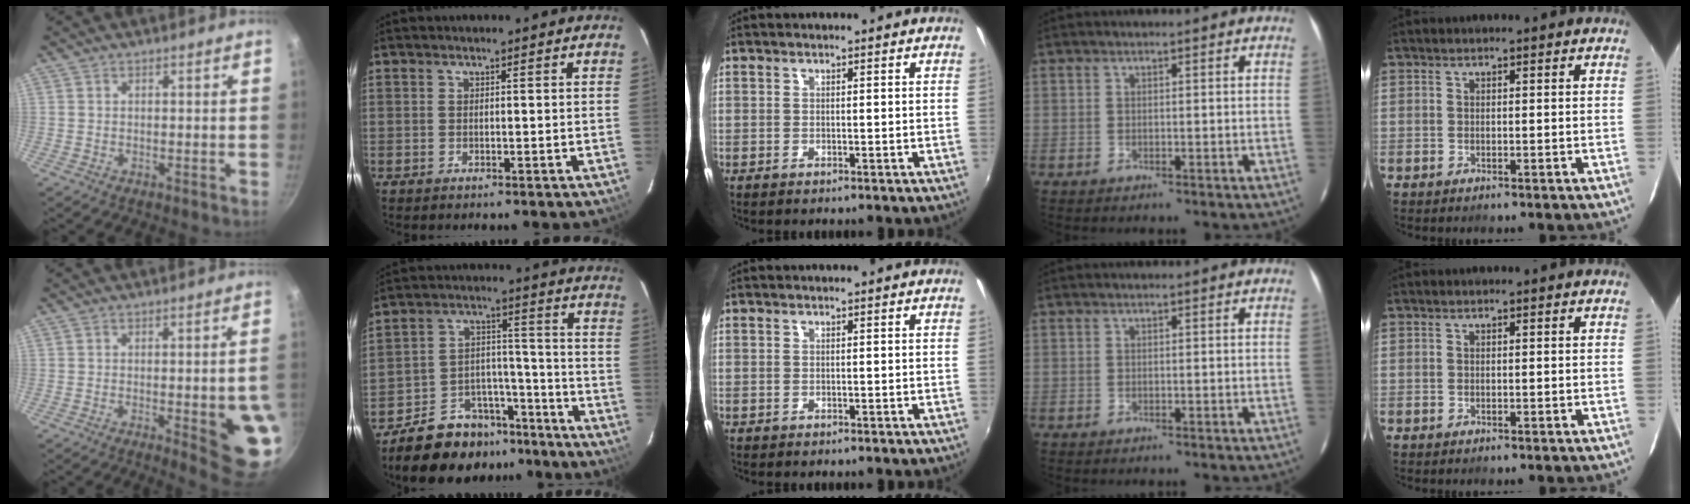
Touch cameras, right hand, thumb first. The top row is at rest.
{"thumb": {"total": 10.9, "force": [-2.3, 2.7, 10.3], "torque": [-0.099, 0.006, -0.023]}, "index": {"total": 14.0, "force": [-11.5, 7.2, 3.6], "torque": [-0.077, 0.052, -0.160]}}